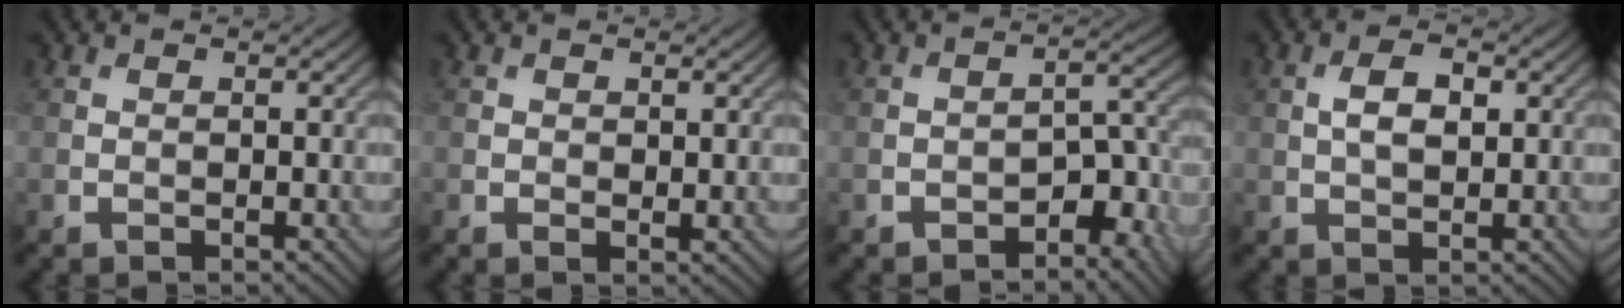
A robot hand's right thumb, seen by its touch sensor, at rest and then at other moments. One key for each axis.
{"total": 1.0, "fx": 0.5, "fy": 0.6, "fz": 0.6, "tx": -0.010, "ty": -0.004, "tz": 0.012}
{"total": 5.3, "fx": -3.2, "fy": 2.2, "fz": 3.6, "tx": -0.042, "ty": 0.013, "tz": -0.051}
{"total": 3.8, "fx": 0.8, "fy": 2.0, "fz": 3.2, "tx": -0.067, "ty": 0.002, "tz": 0.013}